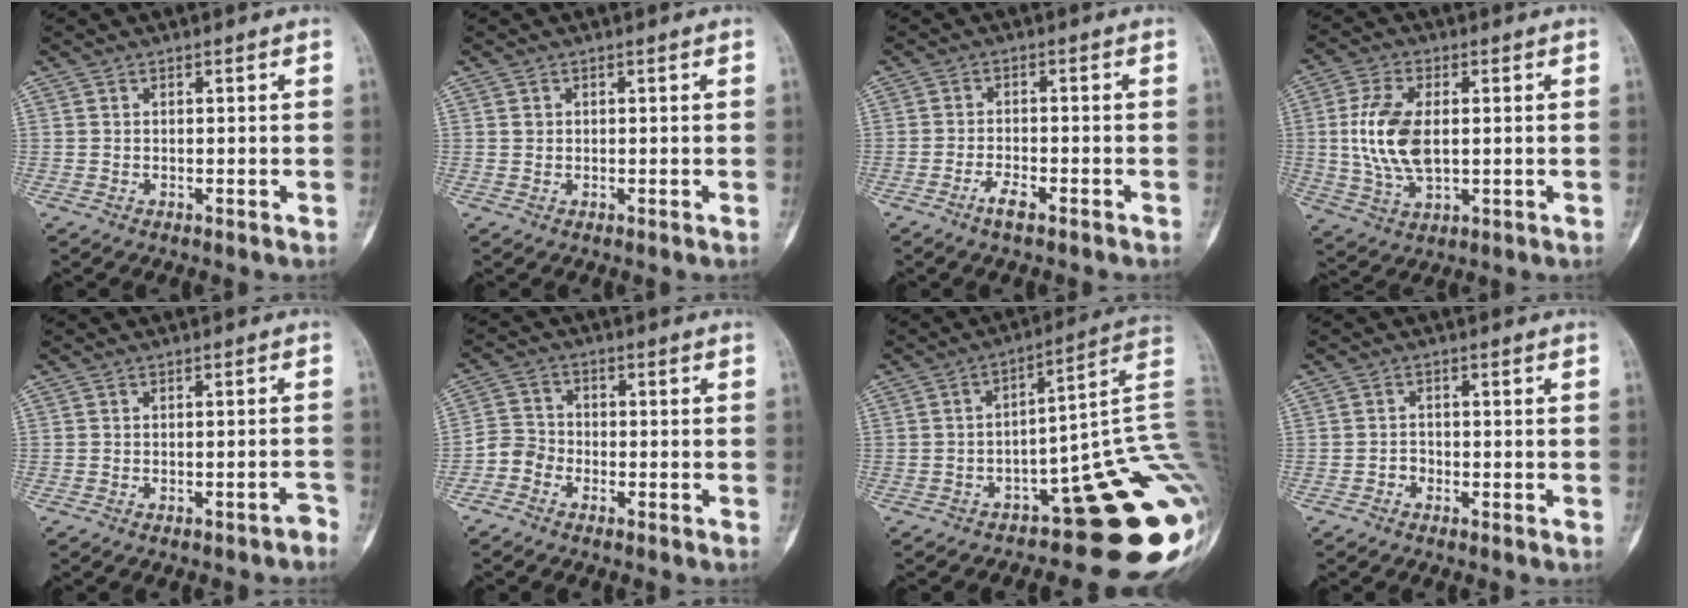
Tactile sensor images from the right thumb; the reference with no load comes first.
{"total": 0.9, "force": [0.2, 0.8, 0.3], "torque": [0.005, 0.002, 0.003]}
{"total": 3.2, "force": [-2.2, 1.1, 2.0], "torque": [-0.038, 0.013, -0.043]}
{"total": 12.0, "force": [0.7, 6.7, 9.9], "torque": [-0.198, -0.001, 0.018]}
{"total": 2.0, "force": [-1.7, 0.8, 0.7], "torque": [-0.002, 0.026, -0.021]}
{"total": 4.3, "force": [-2.5, 3.3, 1.1], "torque": [-0.005, 0.018, -0.061]}
{"total": 23.4, "force": [-8.4, 7.9, 20.3], "torque": [-0.153, 0.089, -0.106]}
{"total": 1.7, "force": [-1.0, 1.3, 0.3], "torque": [0.004, 0.007, -0.024]}